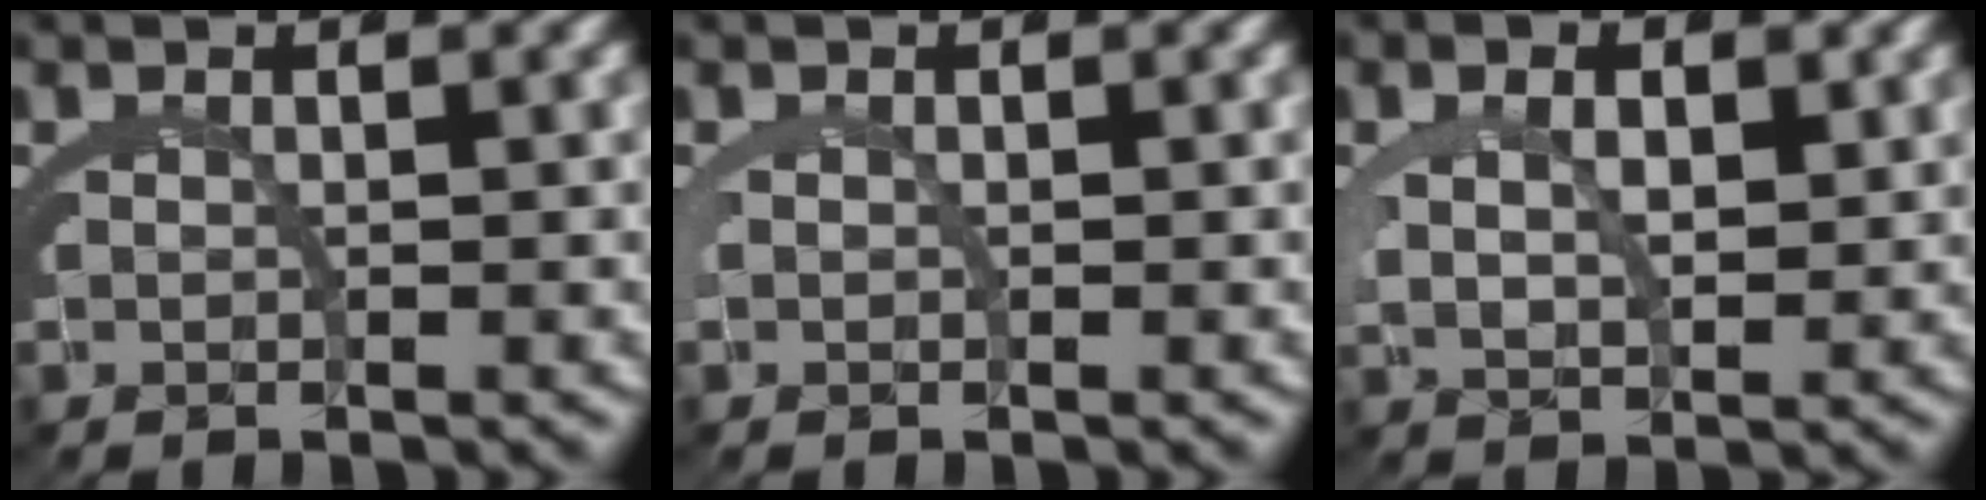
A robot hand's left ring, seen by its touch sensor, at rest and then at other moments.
{"total": 0.8, "force": [-0.4, 0.7, -0.1], "torque": [-0.002, 0.002, -0.015]}
{"total": 3.6, "force": [0.6, 2.7, 2.4], "torque": [-0.036, 0.001, 0.007]}